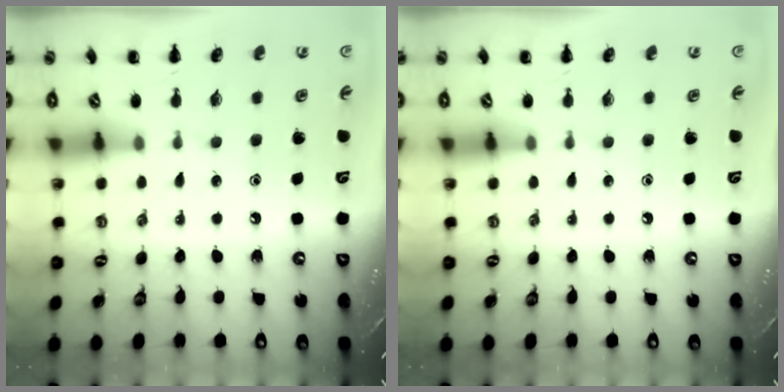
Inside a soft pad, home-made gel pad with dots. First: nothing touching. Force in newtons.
{"total": 0.0}